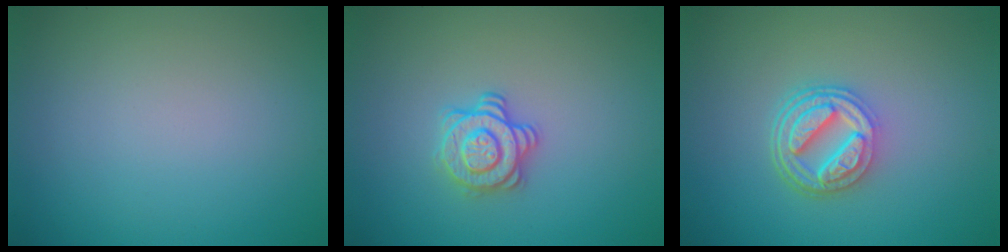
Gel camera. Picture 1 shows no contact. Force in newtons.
{"total": 2.9, "press": 2.6, "slide": 1.2}
{"total": 4.7, "press": 3.6, "slide": 3.1}